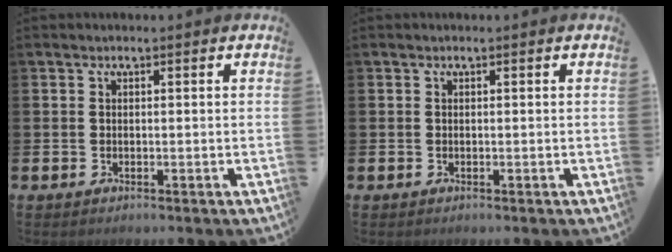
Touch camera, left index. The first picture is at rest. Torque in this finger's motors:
{"motor_torque": [0.00, 0.00, 0.00, 0.02]}